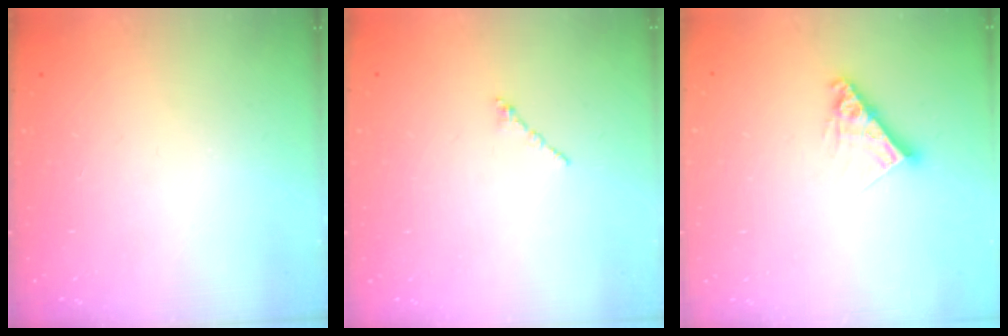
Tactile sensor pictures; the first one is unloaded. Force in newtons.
{"total": 1.2, "press": 1.1, "slide": 0.5}
{"total": 9.0, "press": 9.0, "slide": 0.9}